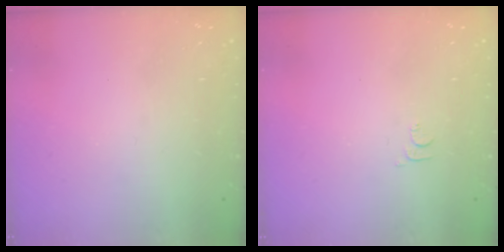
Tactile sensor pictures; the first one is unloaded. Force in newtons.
{"total": 4.6, "press": 4.6, "slide": 0.6}